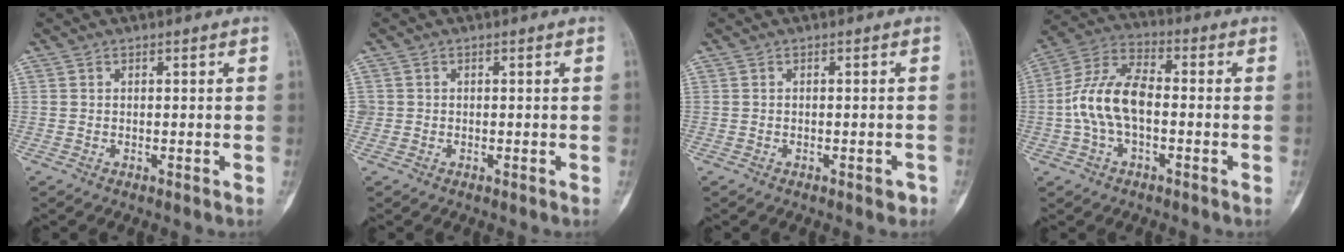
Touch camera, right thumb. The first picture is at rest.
{"total": 0.8, "force": [0.0, 0.8, 0.0], "torque": [0.005, 0.004, -0.001]}
{"total": 1.5, "force": [-0.9, 0.7, 1.0], "torque": [-0.005, 0.004, -0.012]}
{"total": 11.9, "force": [-1.3, 6.4, 10.0], "torque": [-0.203, 0.038, -0.031]}